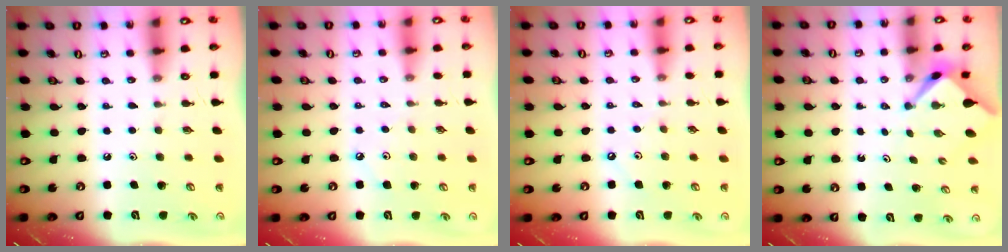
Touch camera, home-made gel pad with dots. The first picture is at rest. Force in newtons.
{"total": 1.9, "press": 1.9, "slide": 0.4}
{"total": 3.0, "press": 3.0, "slide": 0.5}
{"total": 2.2, "press": 2.2, "slide": 0.2}